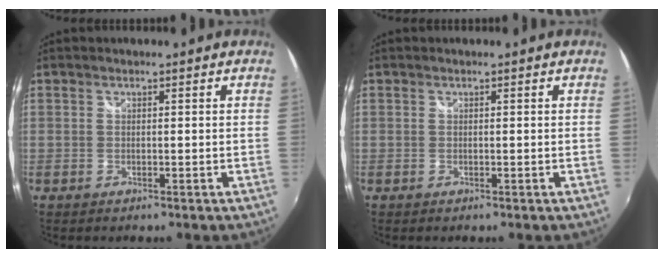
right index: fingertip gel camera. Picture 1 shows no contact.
{"total": 0.0}